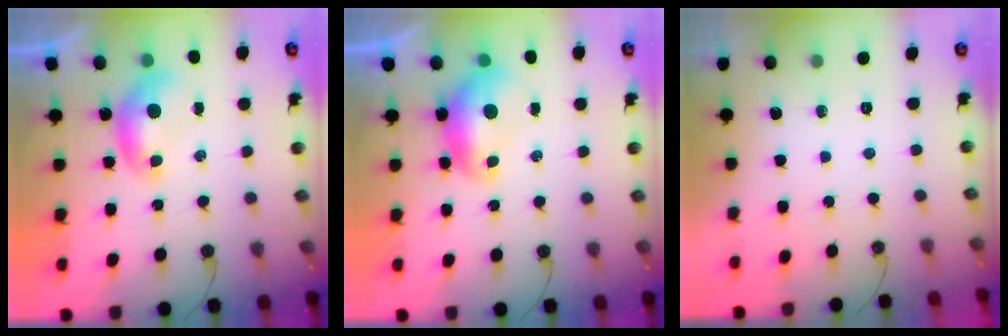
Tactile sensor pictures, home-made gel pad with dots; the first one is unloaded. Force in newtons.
{"total": 1.4, "press": 1.3, "slide": 0.4}
{"total": 0.0}